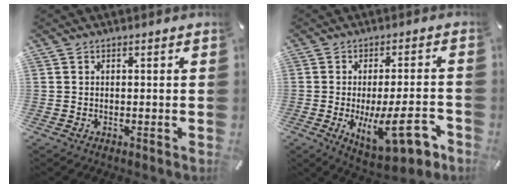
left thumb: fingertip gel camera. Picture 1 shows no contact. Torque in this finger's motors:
{"motor_torque": [1.08, 3.93, 1.17, -0.79, 0.40]}